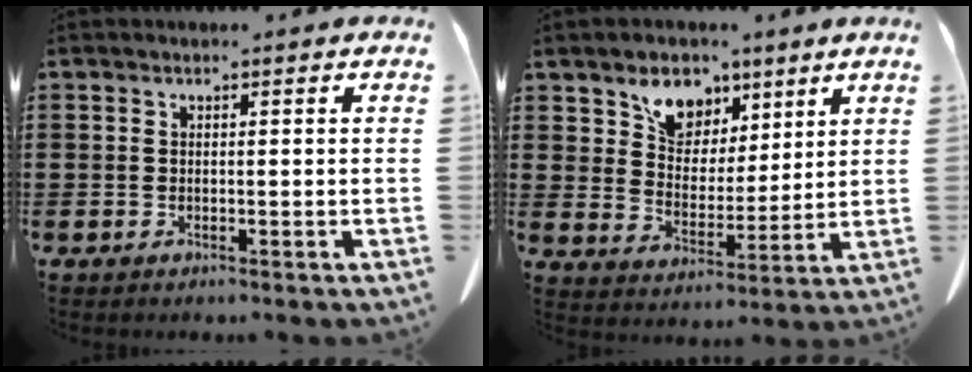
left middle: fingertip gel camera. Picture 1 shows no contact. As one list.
[{"total": 7.2, "force": [5.1, 4.8, 1.7], "torque": [-0.060, -0.014, 0.094]}]